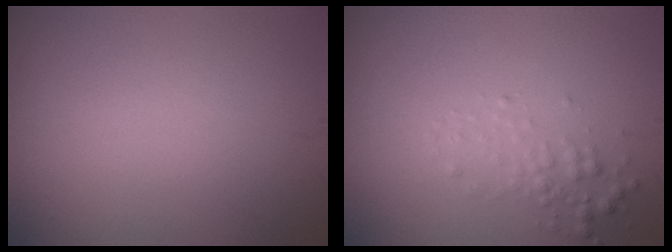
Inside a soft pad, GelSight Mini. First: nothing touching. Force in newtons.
{"total": 1.7, "press": 1.7, "slide": 0.0}